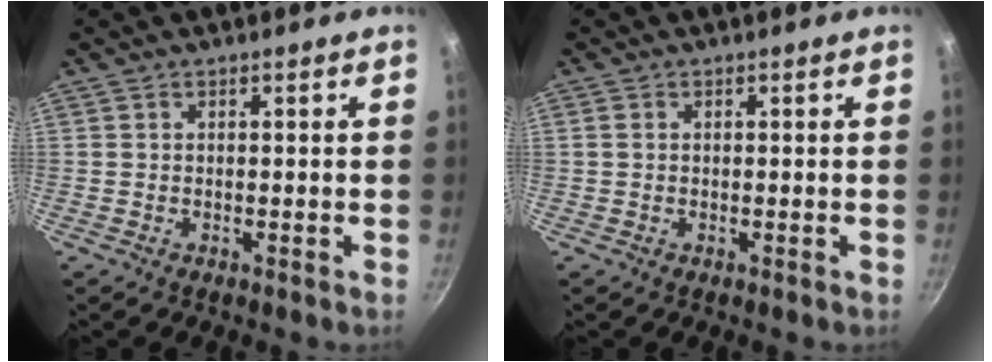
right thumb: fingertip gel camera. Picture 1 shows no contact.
{"total": 0.9, "force": [0.1, 0.8, 0.4], "torque": [-0.008, 0.003, 0.000]}